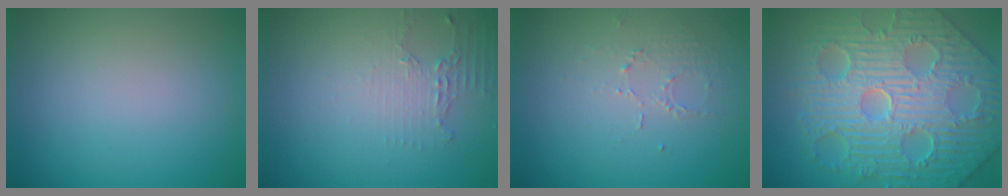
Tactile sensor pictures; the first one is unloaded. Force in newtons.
{"total": 2.0, "press": 1.5, "slide": 1.3}
{"total": 1.3, "press": 0.6, "slide": 1.1}
{"total": 12.5, "press": 8.2, "slide": 9.5}